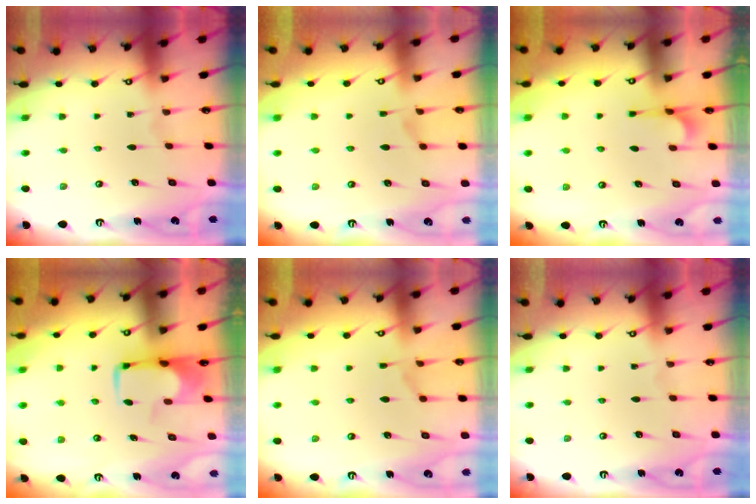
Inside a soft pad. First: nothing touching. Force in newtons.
{"total": 2.4, "press": 2.1, "slide": 1.1}
{"total": 1.1, "press": 0.1, "slide": 1.1}
{"total": 1.8, "press": 1.7, "slide": 0.4}
{"total": 1.9, "press": 1.4, "slide": 1.3}
{"total": 0.0}